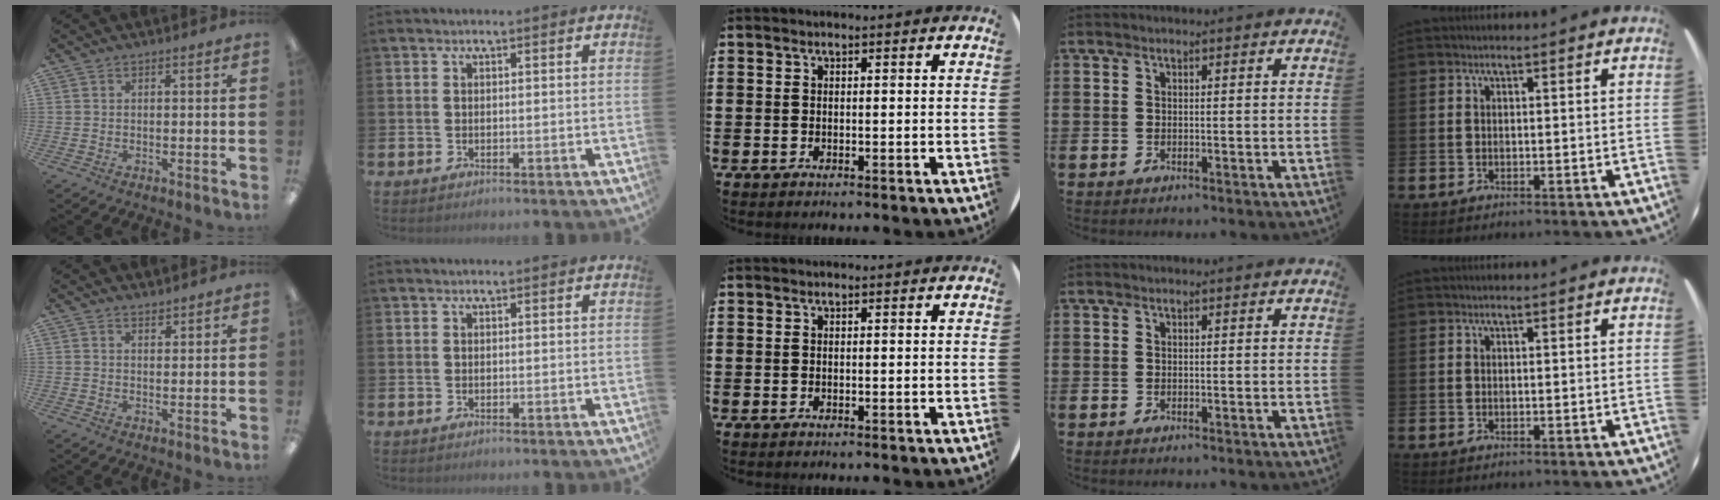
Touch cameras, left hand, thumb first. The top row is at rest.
{"thumb": {"total": 1.7, "force": [1.7, 0.4, 0.0], "torque": [0.008, -0.009, 0.031]}}